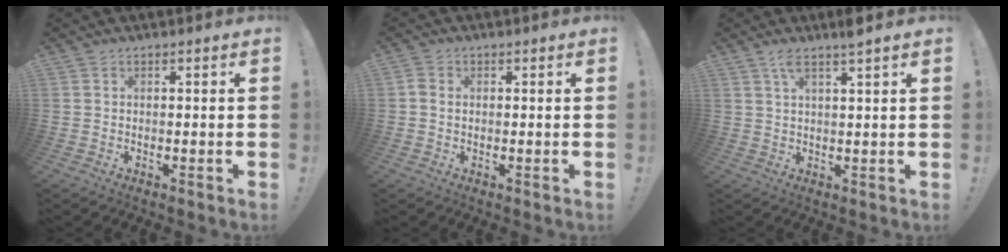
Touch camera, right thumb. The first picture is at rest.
{"total": 2.1, "force": [0.1, 1.6, 1.3], "torque": [-0.033, 0.009, 0.004]}
{"total": 4.4, "force": [3.0, -0.1, 3.2], "torque": [-0.061, -0.011, 0.048]}